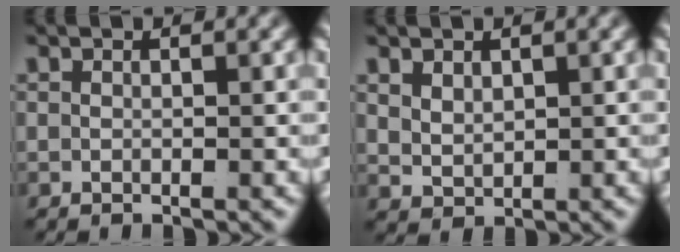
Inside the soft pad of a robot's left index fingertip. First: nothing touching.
{"total": 1.8, "force": [1.1, 1.0, 0.9], "torque": [-0.024, -0.012, 0.038]}